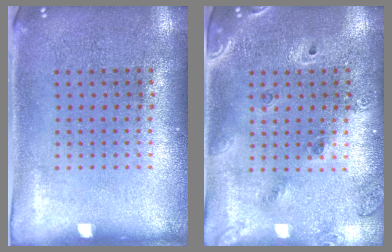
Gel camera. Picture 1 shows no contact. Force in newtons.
{"total": 1.6, "press": 1.4, "slide": 0.9}